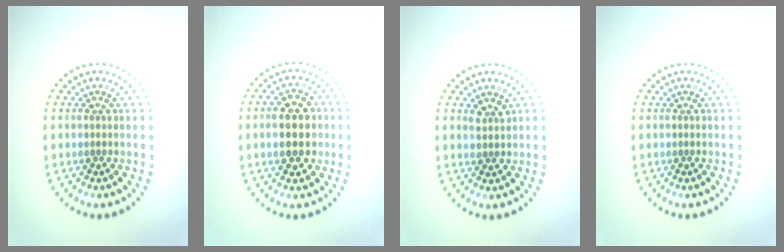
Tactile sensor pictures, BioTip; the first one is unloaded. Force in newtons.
{"total": 4.6, "press": 4.6, "slide": 0.3}
{"total": 1.2, "press": 1.1, "slide": 0.4}
{"total": 0.0}